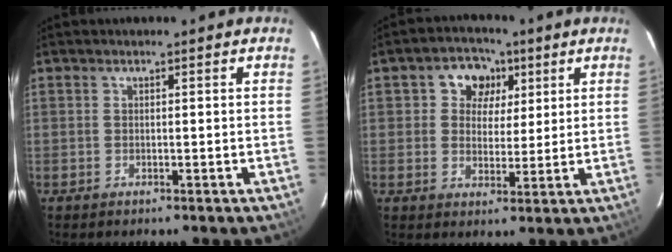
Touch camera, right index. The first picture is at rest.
{"total": 7.2, "force": [2.5, 6.3, 2.6], "torque": [-0.043, 0.012, 0.035]}